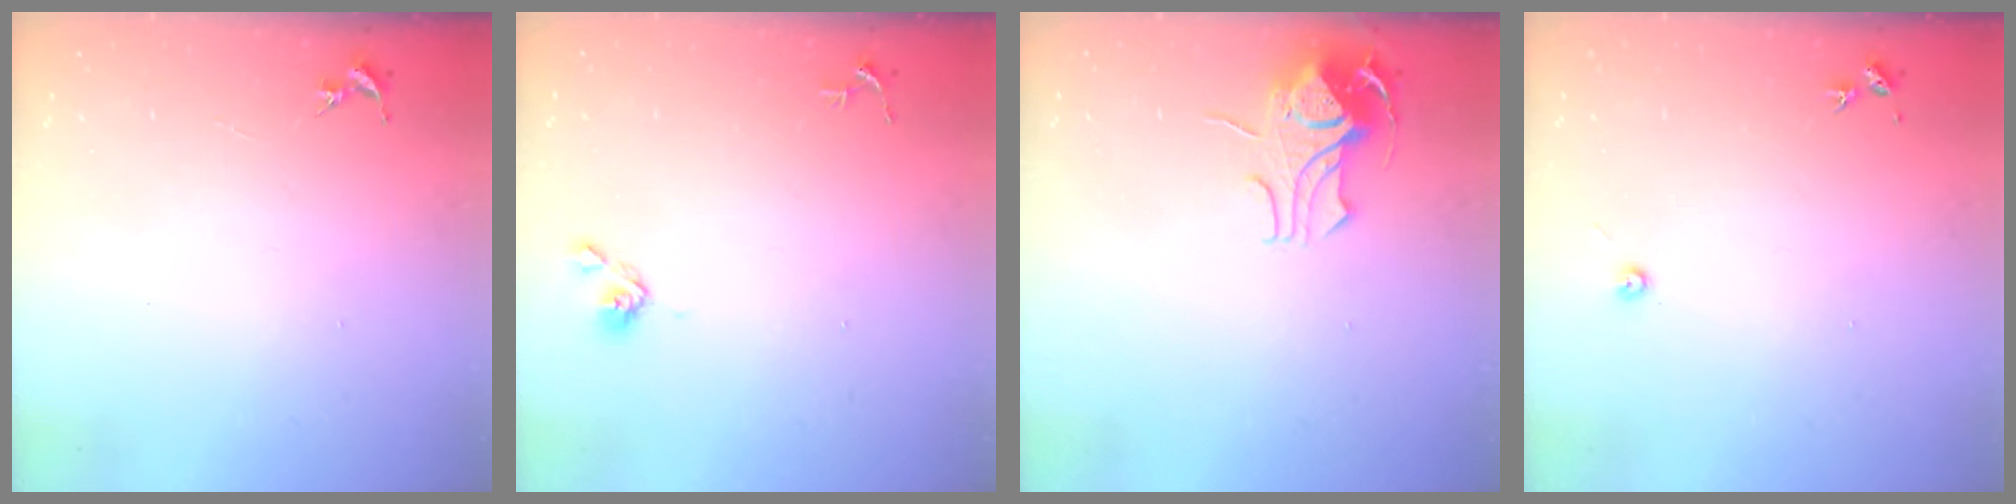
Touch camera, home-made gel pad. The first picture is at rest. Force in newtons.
{"total": 4.8, "press": 4.8, "slide": 0.6}
{"total": 8.9, "press": 8.9, "slide": 0.7}
{"total": 4.1, "press": 4.1, "slide": 0.4}